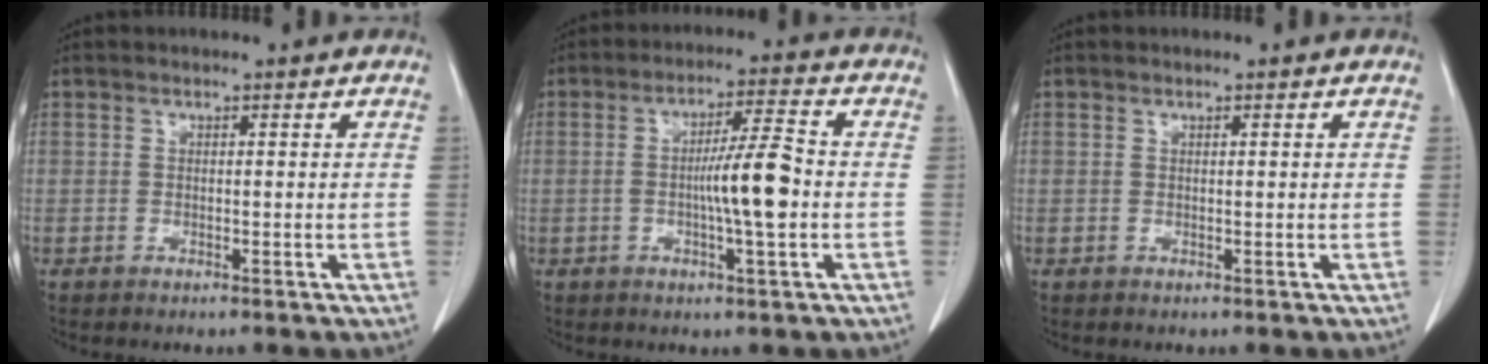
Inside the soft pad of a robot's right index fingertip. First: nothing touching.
{"total": 8.1, "force": [-1.0, 0.3, 8.0], "torque": [-0.137, 0.004, -0.021]}
{"total": 0.0}